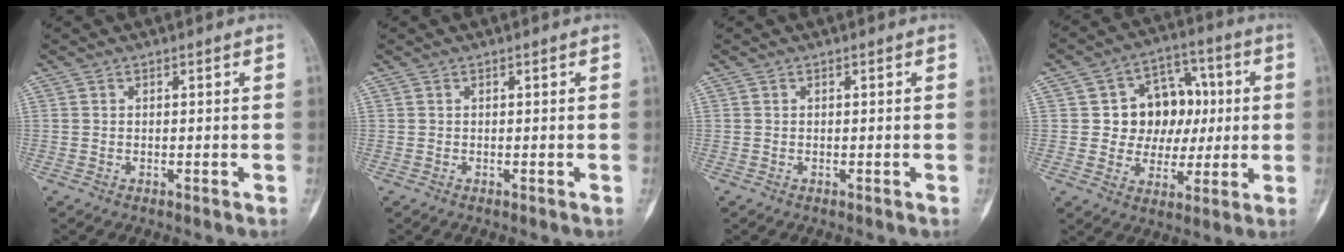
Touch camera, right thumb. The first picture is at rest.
{"total": 0.0}
{"total": 0.0}
{"total": 12.9, "force": [1.5, 10.7, 7.1], "torque": [-0.039, 0.017, 0.028]}